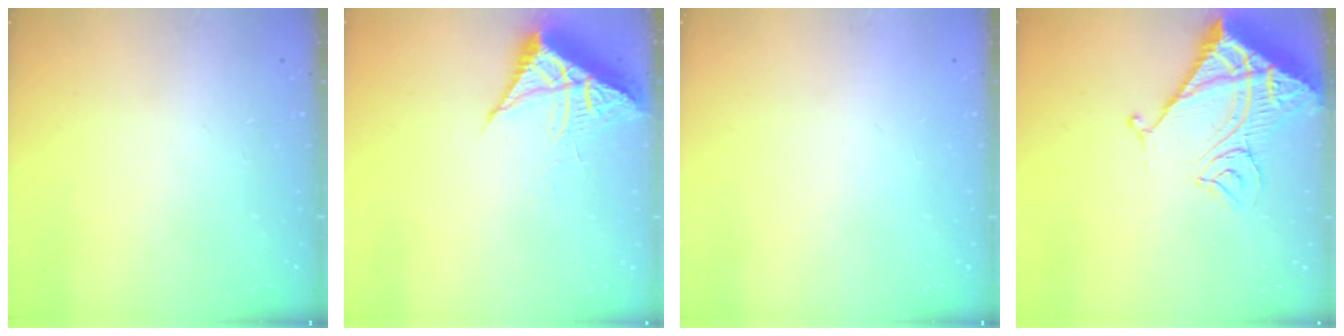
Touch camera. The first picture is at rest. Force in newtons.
{"total": 7.0, "press": 7.0, "slide": 0.2}
{"total": 1.5, "press": 1.5, "slide": 0.1}
{"total": 14.7, "press": 14.6, "slide": 1.7}